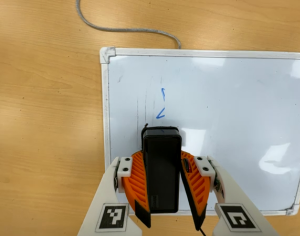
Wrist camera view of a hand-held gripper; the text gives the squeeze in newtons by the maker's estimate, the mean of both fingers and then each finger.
{"total": 9.5, "left": 8.9, "right": 10.2}